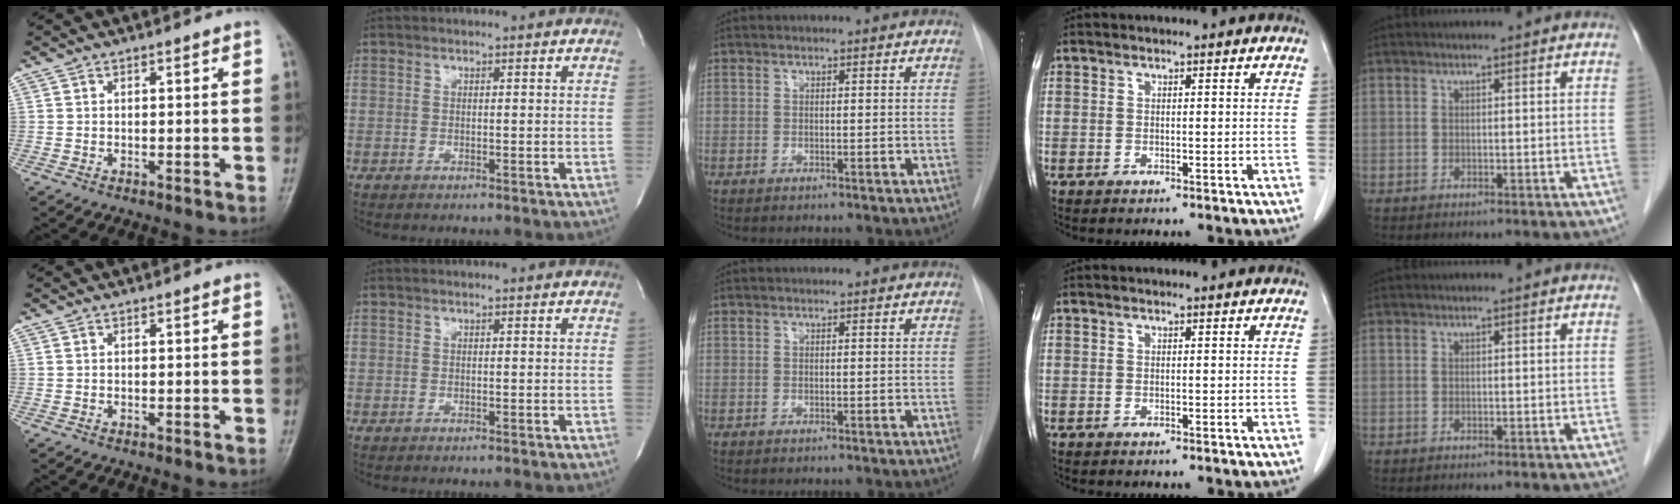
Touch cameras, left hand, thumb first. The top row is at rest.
{}